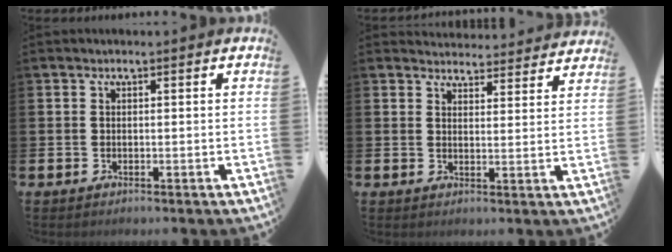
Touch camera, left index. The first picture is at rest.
{"total": 4.1, "force": [4.0, 0.8, -0.1], "torque": [0.001, -0.029, 0.071]}